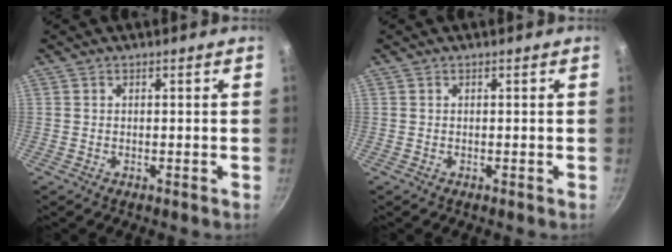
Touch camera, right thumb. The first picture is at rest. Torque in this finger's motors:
{"motor_torque": [-0.10, -0.10, 0.11, 0.01, 0.00]}